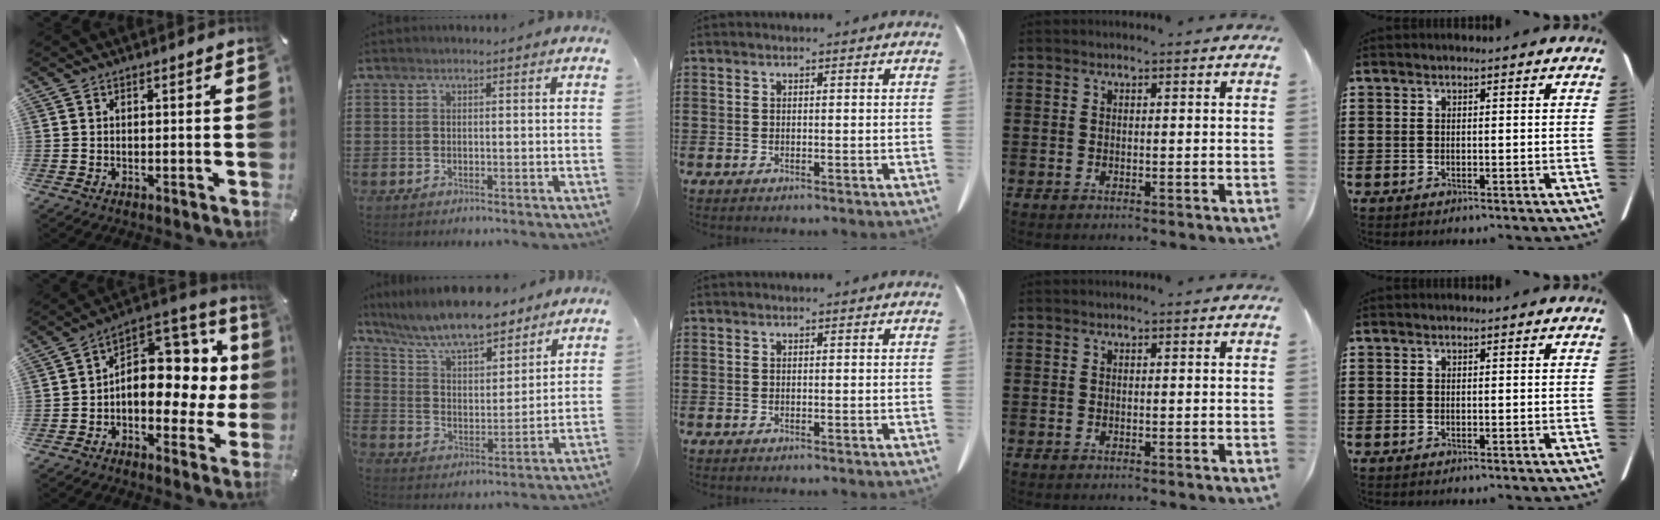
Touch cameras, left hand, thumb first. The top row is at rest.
{"thumb": {"total": 11.9, "force": [0.8, 8.8, 8.1], "torque": [-0.101, -0.025, 0.013]}, "index": {"total": 10.0, "force": [8.7, 2.0, 4.6], "torque": [-0.121, -0.035, 0.158]}}